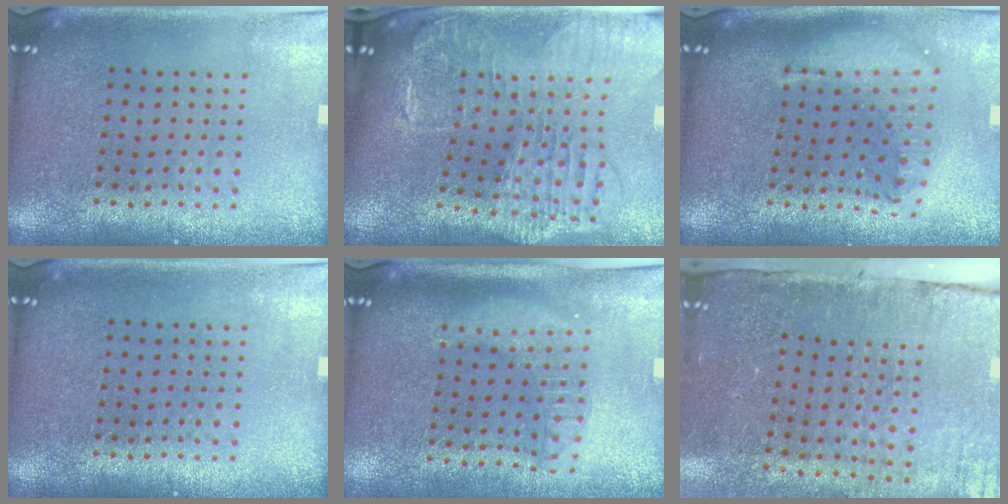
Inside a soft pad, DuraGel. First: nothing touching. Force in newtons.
{"total": 2.9, "press": 2.5, "slide": 1.5}
{"total": 2.1, "press": 1.6, "slide": 1.3}
{"total": 0.0}
{"total": 1.8, "press": 1.5, "slide": 1.0}
{"total": 4.5, "press": 3.8, "slide": 2.5}